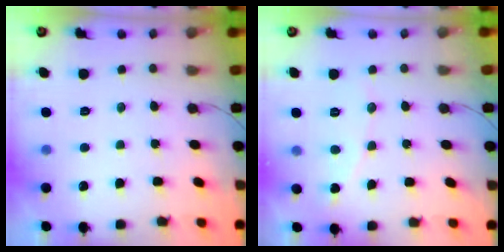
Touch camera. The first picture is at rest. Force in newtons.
{"total": 4.2, "press": 4.2, "slide": 0.3}